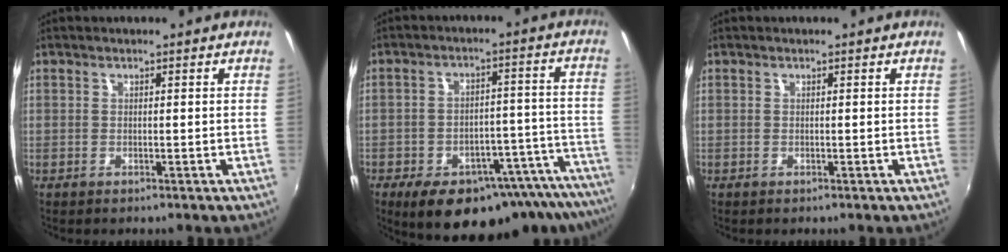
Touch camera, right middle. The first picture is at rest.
{"total": 20.6, "force": [-15.7, 7.5, 10.9], "torque": [-0.151, -0.004, -0.193]}
{"total": 0.0}